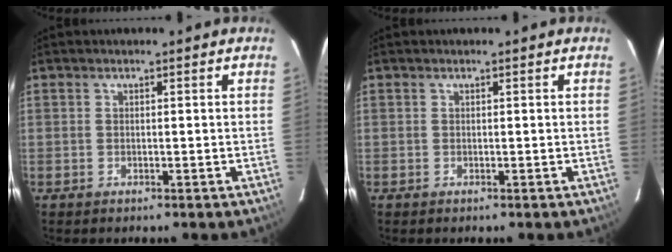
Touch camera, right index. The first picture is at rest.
{"total": 0.0}